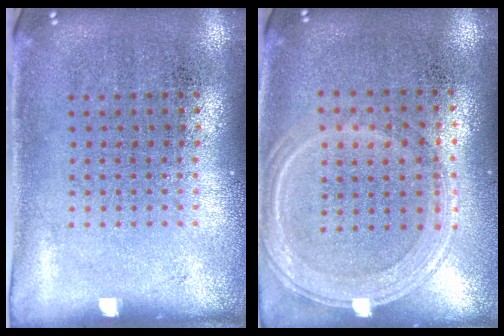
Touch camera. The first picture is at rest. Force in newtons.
{"total": 1.3, "press": 1.2, "slide": 0.4}